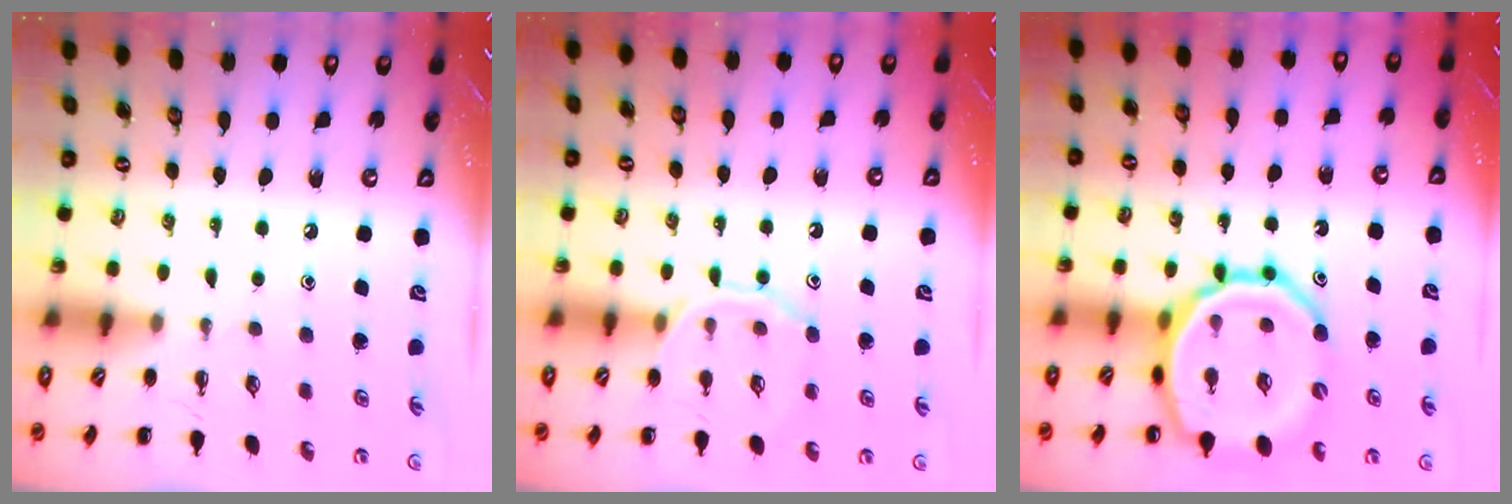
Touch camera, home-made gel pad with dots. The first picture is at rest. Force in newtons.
{"total": 10.0, "press": 10.0, "slide": 0.6}
{"total": 19.8, "press": 19.4, "slide": 3.9}